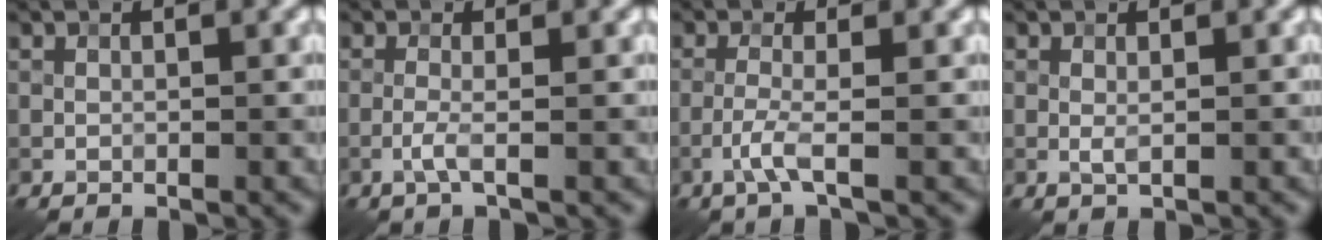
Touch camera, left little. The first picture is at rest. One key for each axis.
{"total": 1.6, "fx": -0.6, "fy": 0.2, "fz": 1.5, "tx": -0.031, "ty": 0.002, "tz": -0.017}
{"total": 2.3, "fx": -1.0, "fy": 0.1, "fz": 2.0, "tx": -0.047, "ty": 0.004, "tz": -0.029}
{"total": 0.8, "fx": 0.1, "fy": 0.2, "fz": 0.7, "tx": -0.016, "ty": -0.001, "tz": 0.001}